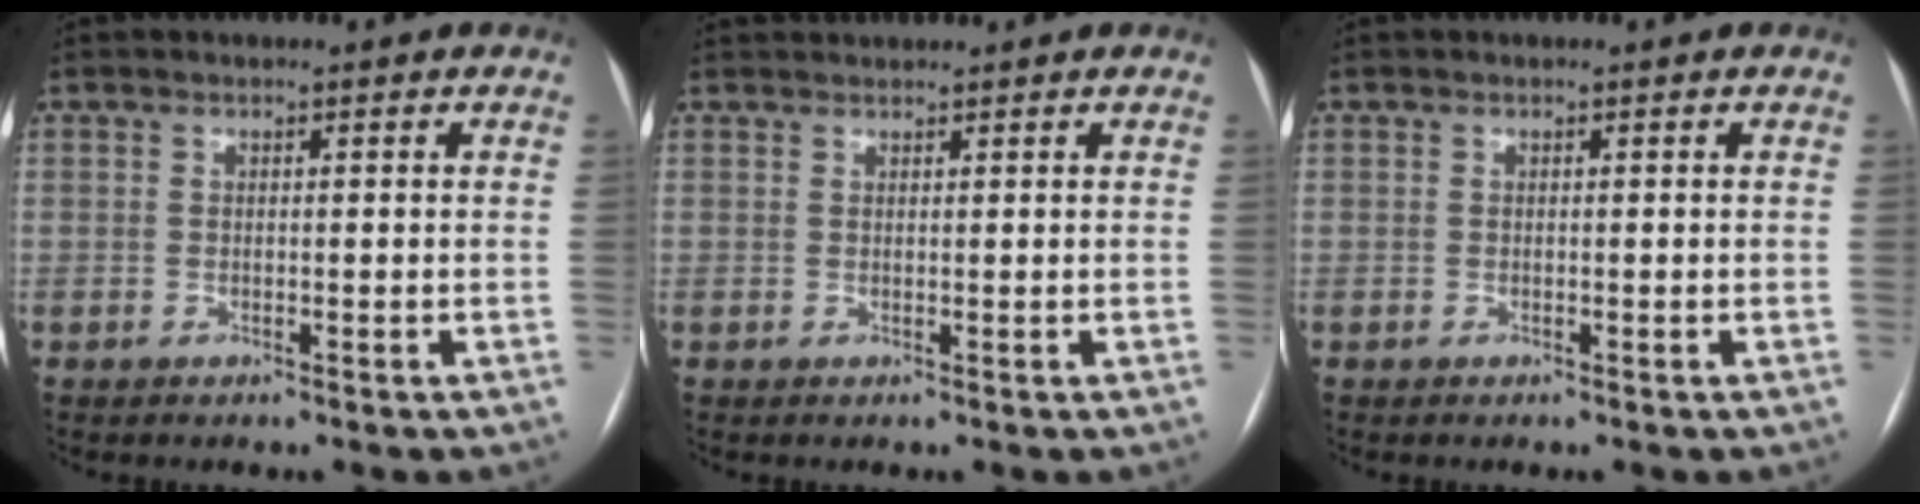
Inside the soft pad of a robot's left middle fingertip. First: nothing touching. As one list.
[{"total": 1.8, "force": [1.8, 0.1, 0.1], "torque": [-0.004, 0.024, 0.035]}, {"total": 0.0}]